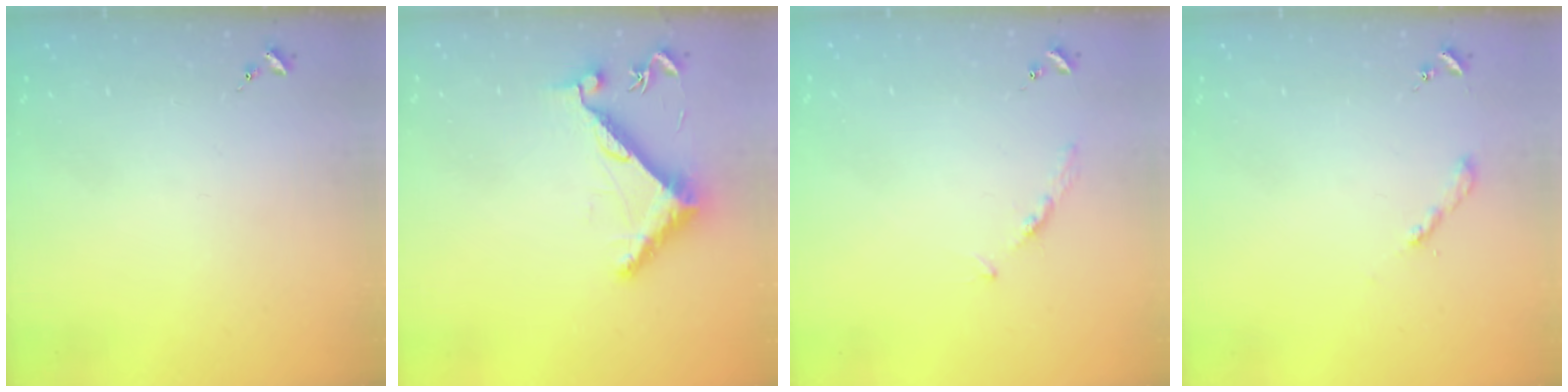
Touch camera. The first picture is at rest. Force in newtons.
{"total": 8.6, "press": 8.6, "slide": 0.7}
{"total": 3.9, "press": 3.9, "slide": 0.5}
{"total": 2.0, "press": 2.0, "slide": 0.2}